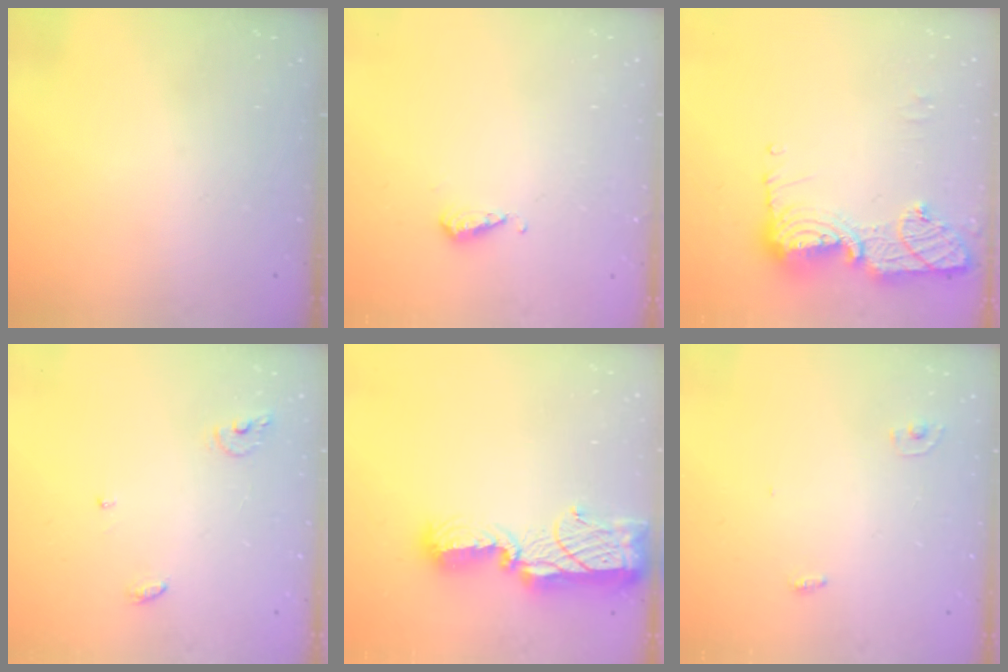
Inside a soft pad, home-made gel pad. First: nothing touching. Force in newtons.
{"total": 4.6, "press": 4.5, "slide": 0.9}
{"total": 13.4, "press": 13.4, "slide": 1.3}
{"total": 6.2, "press": 6.2, "slide": 0.2}
{"total": 14.1, "press": 14.1, "slide": 0.7}
{"total": 2.8, "press": 2.8, "slide": 0.1}